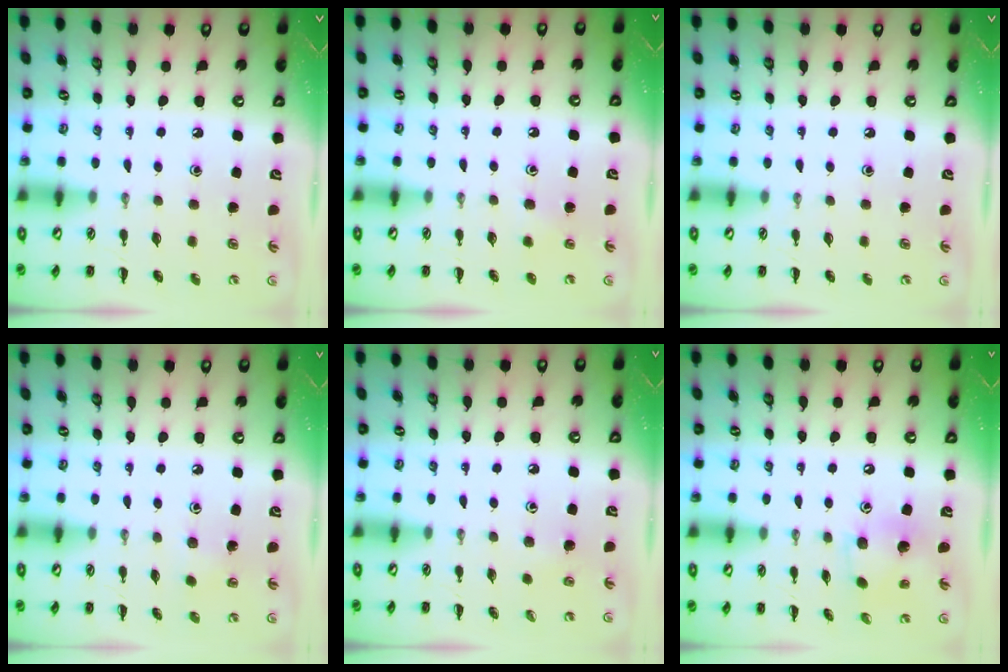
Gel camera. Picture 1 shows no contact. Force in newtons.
{"total": 2.9, "press": 2.6, "slide": 1.3}
{"total": 0.0}
{"total": 3.0, "press": 2.9, "slide": 0.9}
{"total": 2.4, "press": 2.3, "slide": 0.9}
{"total": 9.3, "press": 9.0, "slide": 2.2}